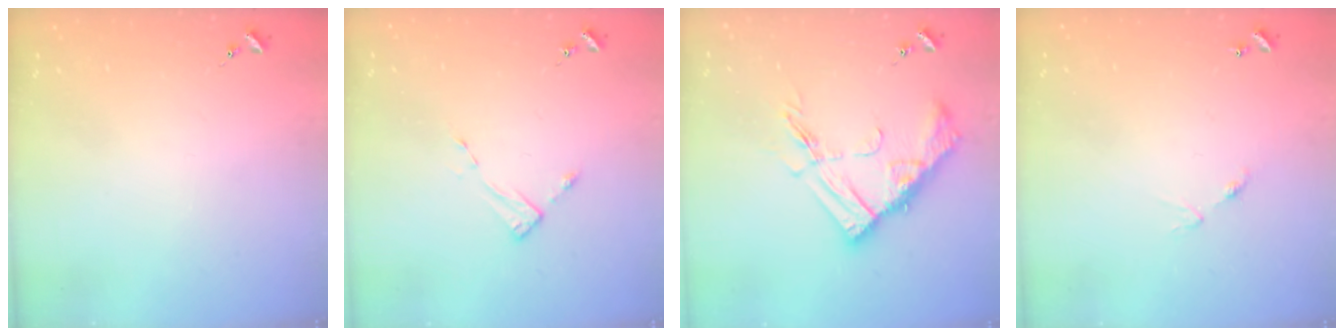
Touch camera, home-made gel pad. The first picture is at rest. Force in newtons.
{"total": 2.8, "press": 2.7, "slide": 0.3}
{"total": 16.5, "press": 16.4, "slide": 1.4}
{"total": 5.9, "press": 5.9, "slide": 0.5}